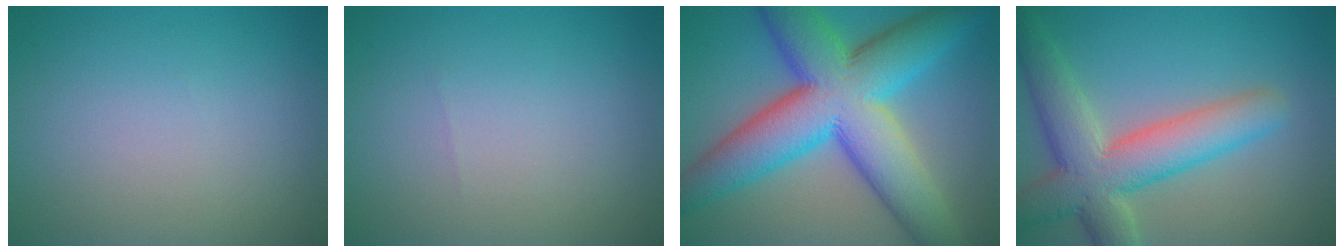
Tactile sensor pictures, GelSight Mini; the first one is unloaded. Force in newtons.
{"total": 0.0}
{"total": 14.2, "press": 14.2, "slide": 0.1}
{"total": 8.1, "press": 8.1, "slide": 0.6}